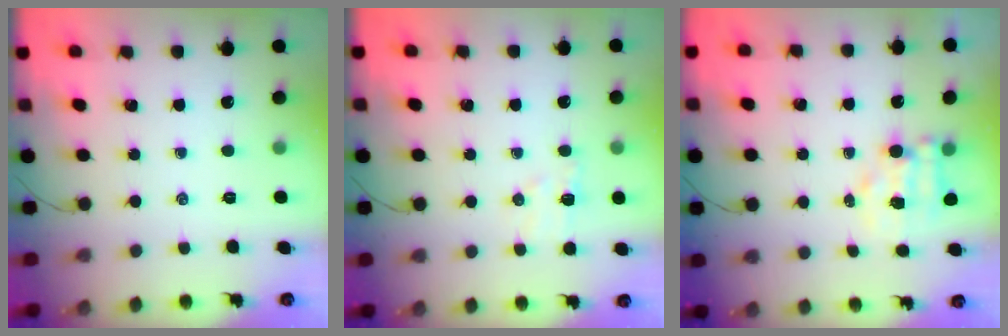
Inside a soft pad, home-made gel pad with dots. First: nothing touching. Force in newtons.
{"total": 5.4, "press": 5.4, "slide": 0.9}
{"total": 5.1, "press": 5.0, "slide": 0.9}